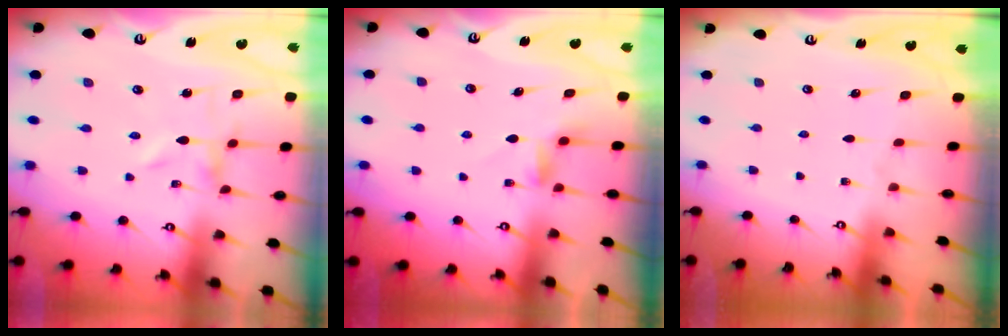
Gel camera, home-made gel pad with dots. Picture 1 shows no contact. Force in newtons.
{"total": 4.0, "press": 3.9, "slide": 0.5}
{"total": 0.0}